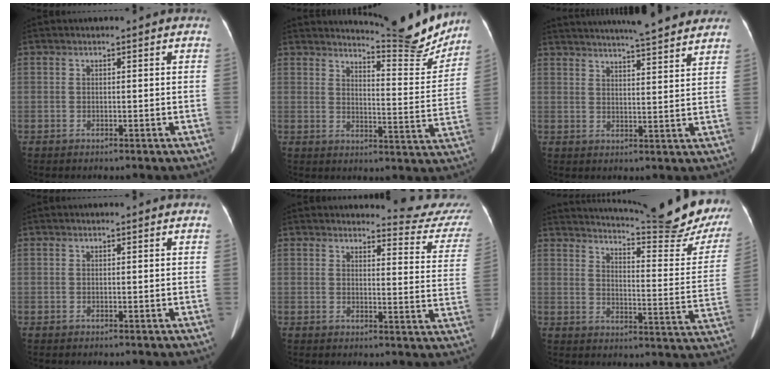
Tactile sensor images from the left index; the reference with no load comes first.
{"total": 11.9, "force": [11.7, 0.3, 2.3], "torque": [-0.028, -0.058, 0.143]}
{"total": 19.8, "force": [17.8, 1.5, 8.5], "torque": [-0.130, 0.014, 0.233]}
{"total": 0.0}
{"total": 11.0, "force": [11.0, 0.4, 0.7], "torque": [0.010, -0.088, 0.095]}
{"total": 23.4, "force": [21.2, 0.7, 9.8], "torque": [-0.143, -0.096, 0.255]}